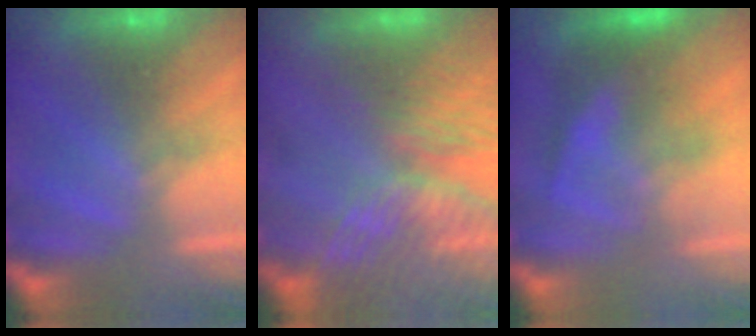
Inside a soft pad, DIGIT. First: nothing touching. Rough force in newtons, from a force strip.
{"total": 8.3}
{"total": 2.9}